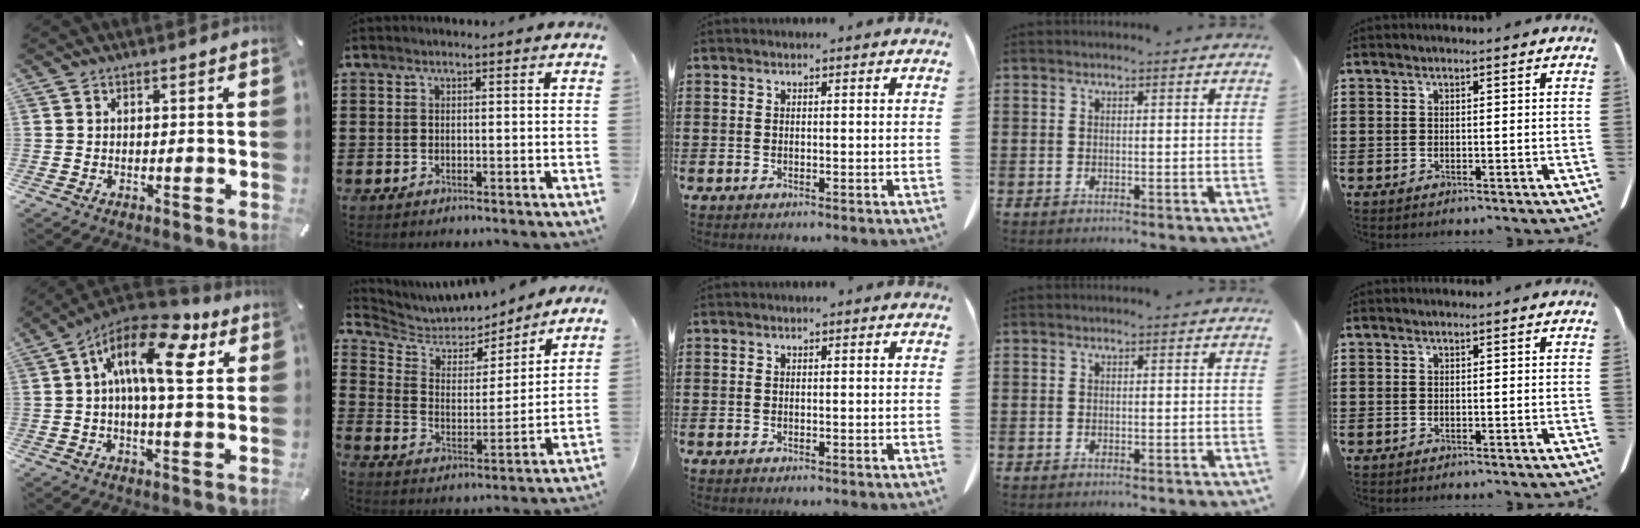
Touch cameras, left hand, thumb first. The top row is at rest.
{"thumb": {"total": 15.6, "force": [5.0, 6.1, 13.5], "torque": [-0.226, -0.026, 0.080]}, "index": {"total": 5.7, "force": [5.3, 2.2, 0.6], "torque": [-0.047, -0.036, 0.090]}}